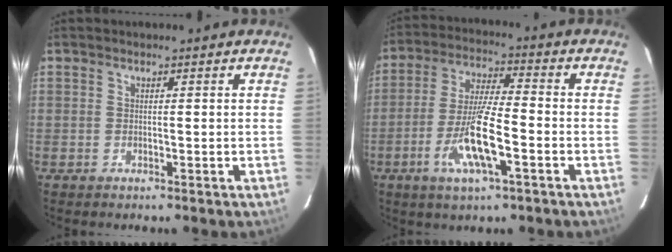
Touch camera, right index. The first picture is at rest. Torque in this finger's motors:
{"motor_torque": [1.19, -0.95, 0.96, 0.21]}